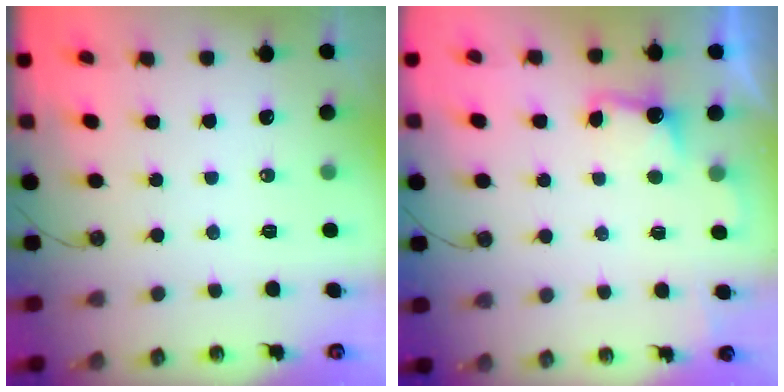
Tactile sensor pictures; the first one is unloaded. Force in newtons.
{"total": 2.9, "press": 2.7, "slide": 1.0}